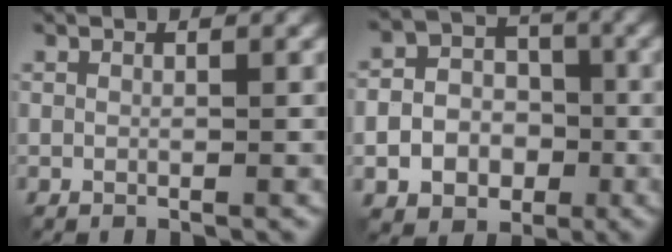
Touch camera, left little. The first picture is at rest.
{"total": 7.7, "force": [-2.5, 6.6, 3.0], "torque": [-0.041, -0.007, -0.055]}